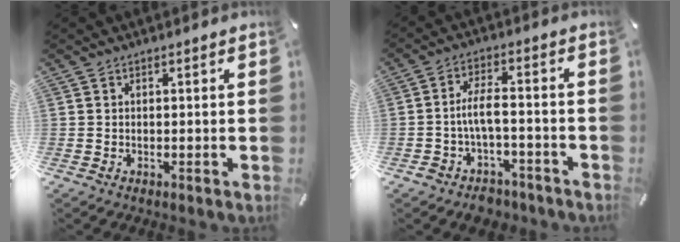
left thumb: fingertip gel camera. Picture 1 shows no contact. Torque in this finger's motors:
{"motor_torque": [0.51, 0.87, 0.23, 0.21, 0.07]}